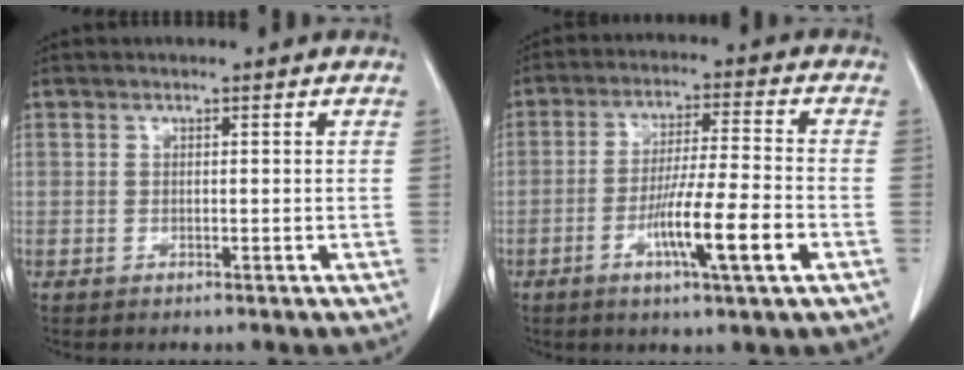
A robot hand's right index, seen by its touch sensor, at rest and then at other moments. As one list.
[{"total": 10.6, "force": [-4.0, 0.0, 9.9], "torque": [-0.172, -0.011, -0.071]}]